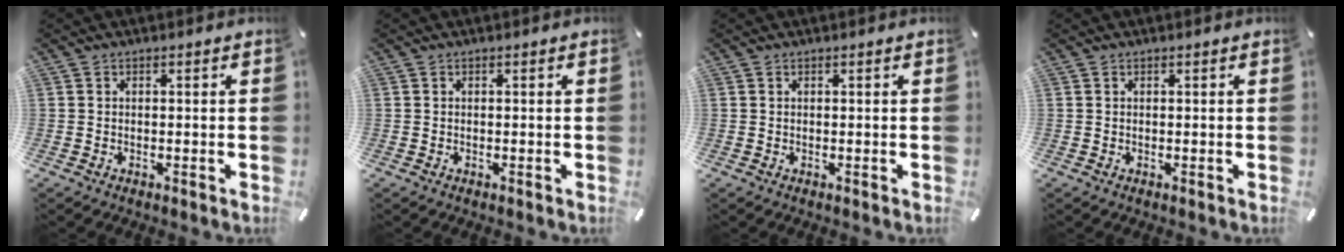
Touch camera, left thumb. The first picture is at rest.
{"total": 0.0}
{"total": 0.0}
{"total": 0.0}